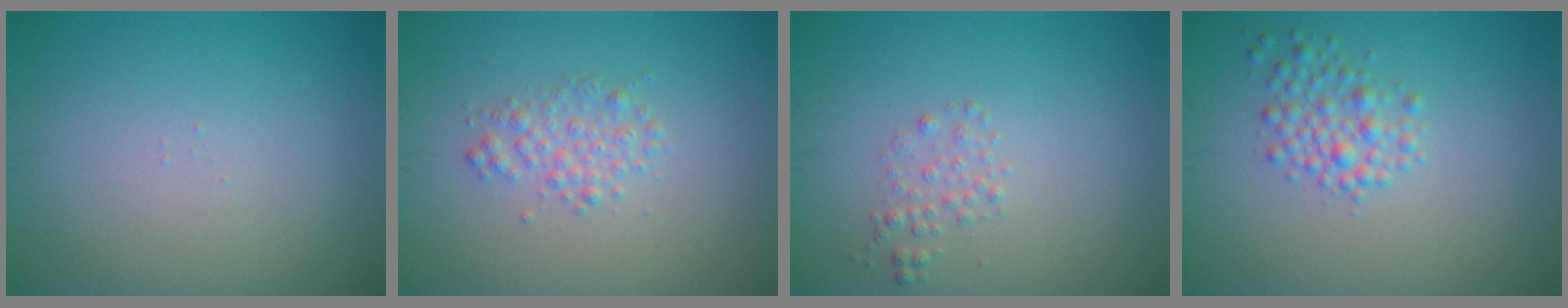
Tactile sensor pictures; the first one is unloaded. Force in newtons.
{"total": 2.0, "press": 2.0, "slide": 0.0}
{"total": 1.2, "press": 1.2, "slide": 0.1}
{"total": 2.4, "press": 2.4, "slide": 0.1}